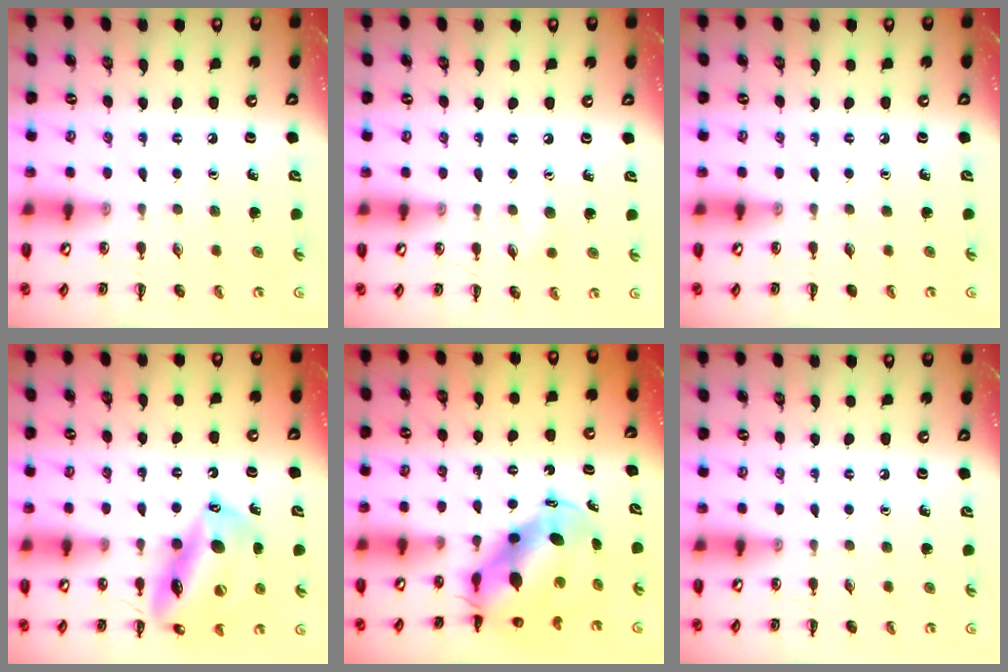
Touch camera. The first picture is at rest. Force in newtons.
{"total": 3.9, "press": 3.7, "slide": 1.0}
{"total": 0.0}
{"total": 17.8, "press": 17.2, "slide": 4.6}
{"total": 8.6, "press": 8.3, "slide": 2.2}
{"total": 0.0}